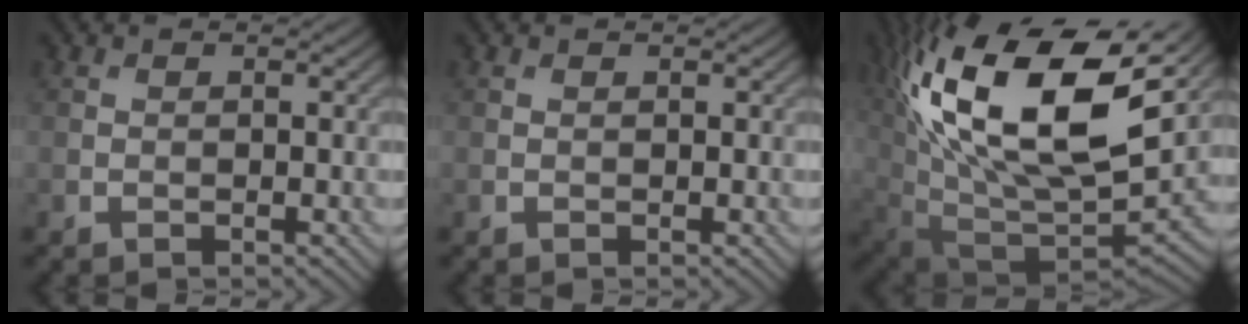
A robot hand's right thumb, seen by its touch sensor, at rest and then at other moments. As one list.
[{"total": 0.0}, {"total": 20.2, "force": [7.8, 10.2, 15.6], "torque": [-0.332, 0.017, 0.146]}]